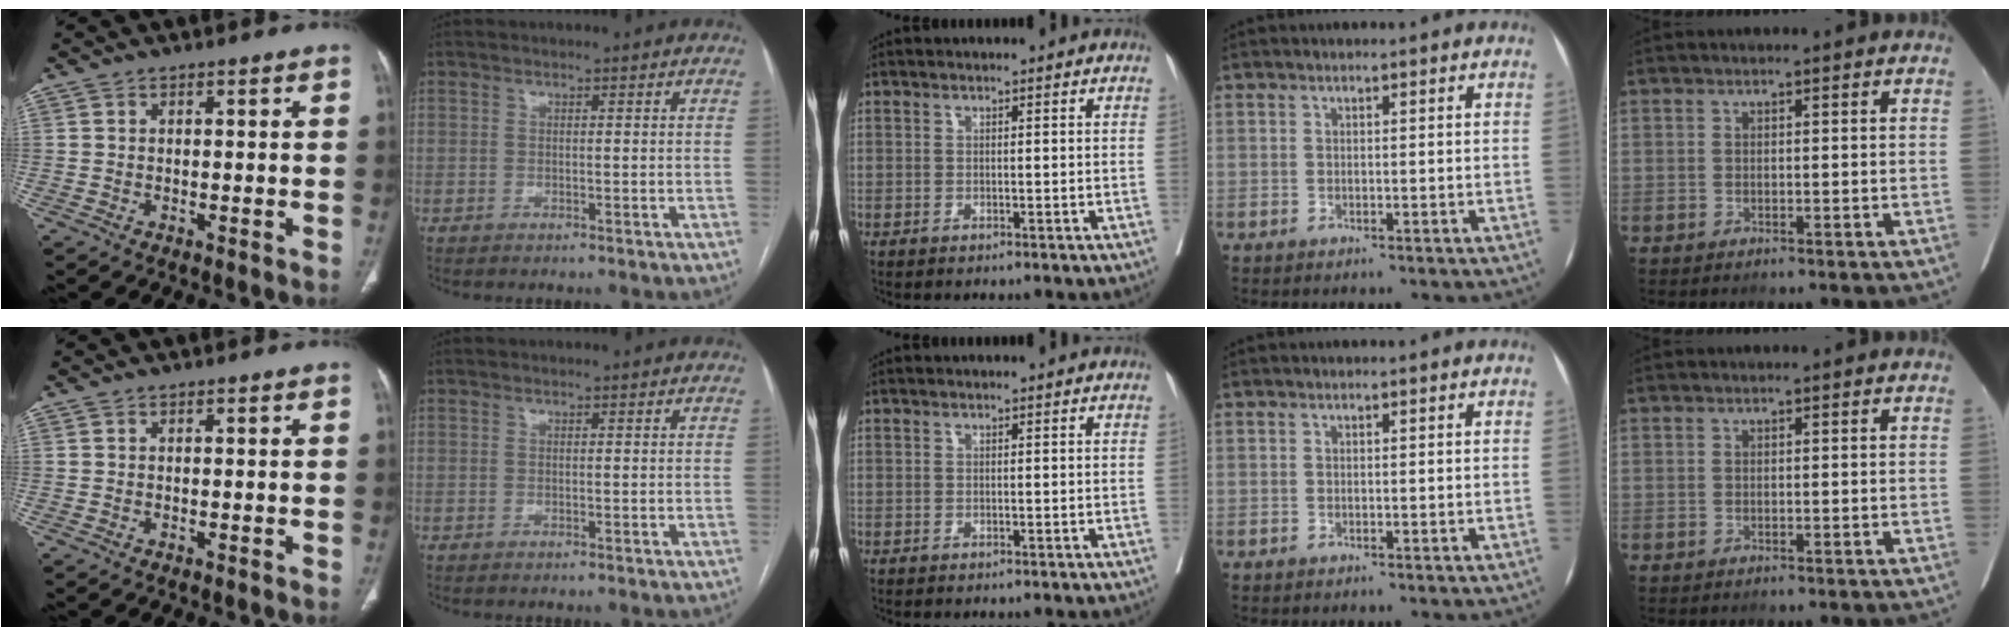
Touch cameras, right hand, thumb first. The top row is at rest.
{}